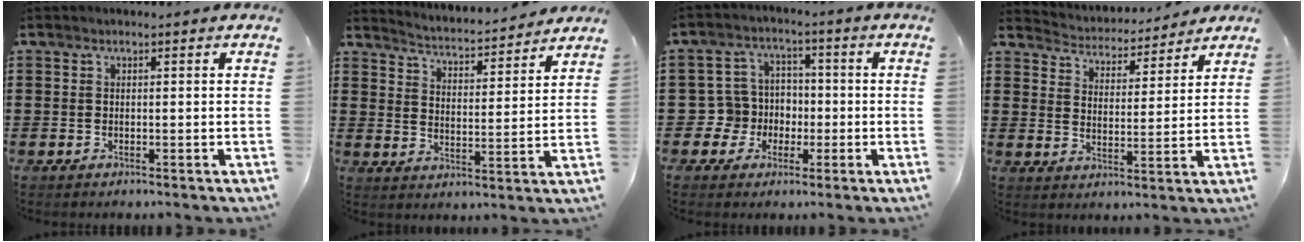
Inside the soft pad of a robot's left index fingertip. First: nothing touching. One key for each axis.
{"total": 3.3, "fx": 3.3, "fy": -0.2, "fz": 0.0, "tx": -0.022, "ty": -0.033, "tz": 0.049}
{"total": 6.4, "fx": -1.0, "fy": 6.2, "fz": 1.2, "tx": -0.063, "ty": 0.006, "tz": -0.019}
{"total": 3.8, "fx": 3.8, "fy": 0.5, "fz": -0.2, "tx": -0.022, "ty": -0.030, "tz": 0.060}